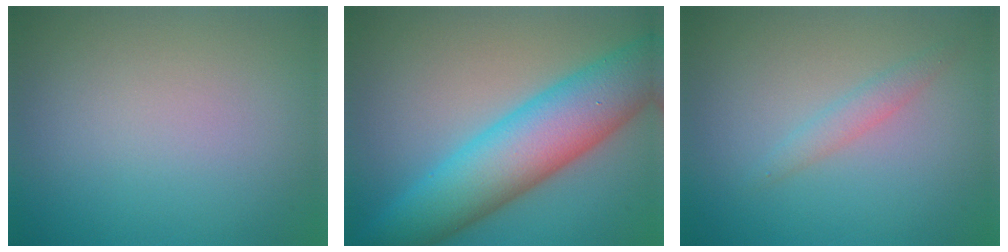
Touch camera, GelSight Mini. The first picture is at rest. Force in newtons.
{"total": 8.5, "press": 8.5, "slide": 0.6}
{"total": 1.4, "press": 1.4, "slide": 0.1}